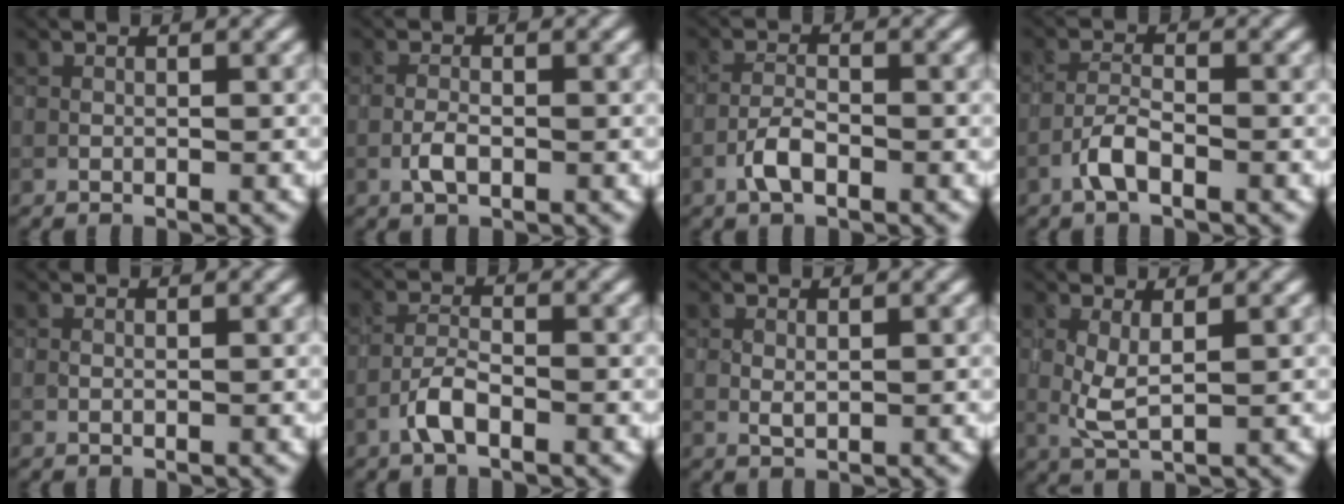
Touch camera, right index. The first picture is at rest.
{"total": 1.7, "force": [-0.7, 0.7, 1.4], "torque": [-0.029, 0.000, -0.016]}
{"total": 2.4, "force": [-1.3, 0.9, 1.8], "torque": [-0.035, 0.004, -0.031]}
{"total": 2.6, "force": [-1.5, 0.7, 1.9], "torque": [-0.042, 0.005, -0.036]}
{"total": 0.0}
{"total": 2.7, "force": [-1.5, 0.8, 2.0], "torque": [-0.043, 0.005, -0.036]}
{"total": 0.8, "force": [0.3, 0.3, 0.6], "torque": [-0.016, -0.002, 0.007]}
{"total": 2.6, "force": [0.5, 0.7, 2.5], "torque": [-0.057, -0.003, 0.013]}